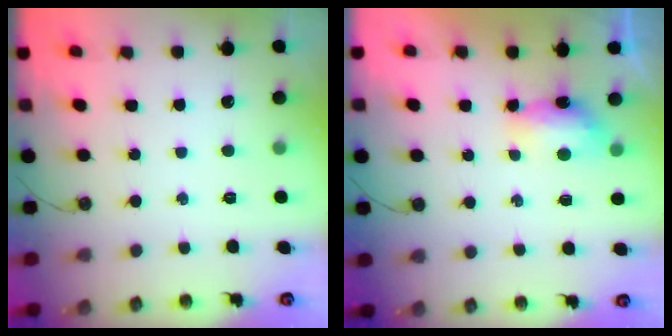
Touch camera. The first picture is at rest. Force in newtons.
{"total": 6.0, "press": 5.9, "slide": 0.7}